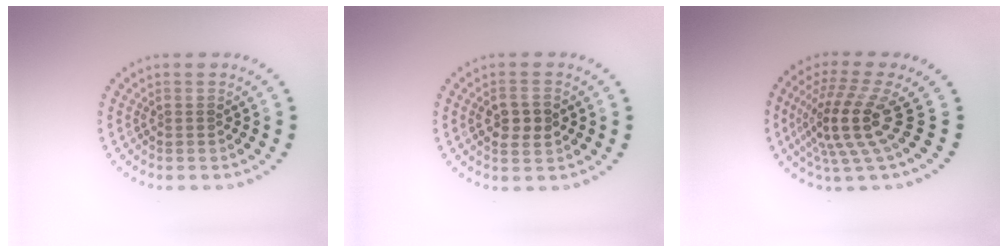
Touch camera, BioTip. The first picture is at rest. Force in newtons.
{"total": 2.7, "press": 2.7, "slide": 0.3}
{"total": 5.1, "press": 3.6, "slide": 3.6}